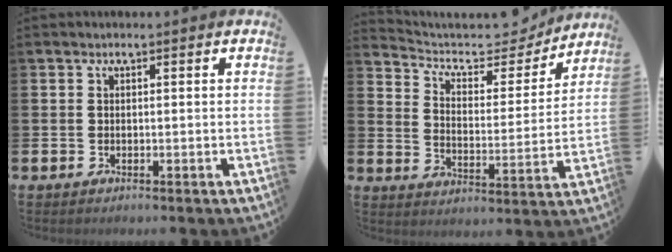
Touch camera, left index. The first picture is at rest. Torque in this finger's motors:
{"motor_torque": [0.86, -1.28, 0.12, 0.04]}